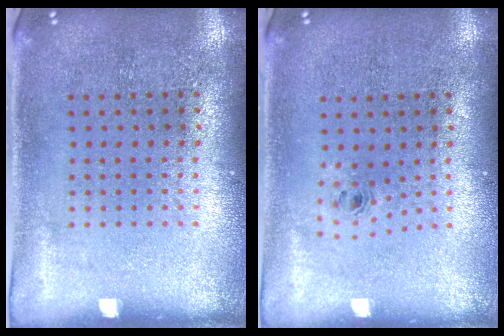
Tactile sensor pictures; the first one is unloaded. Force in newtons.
{"total": 0.6, "press": 0.3, "slide": 0.6}